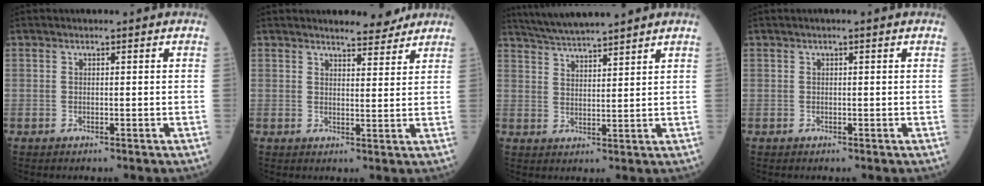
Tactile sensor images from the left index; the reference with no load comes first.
{"total": 4.7, "force": [4.4, 1.0, 1.2], "torque": [-0.023, -0.004, 0.057]}
{"total": 8.6, "force": [7.9, -0.5, 3.4], "torque": [-0.067, 0.022, 0.136]}
{"total": 0.6, "force": [0.2, 0.0, 0.5], "torque": [-0.012, 0.006, 0.004]}